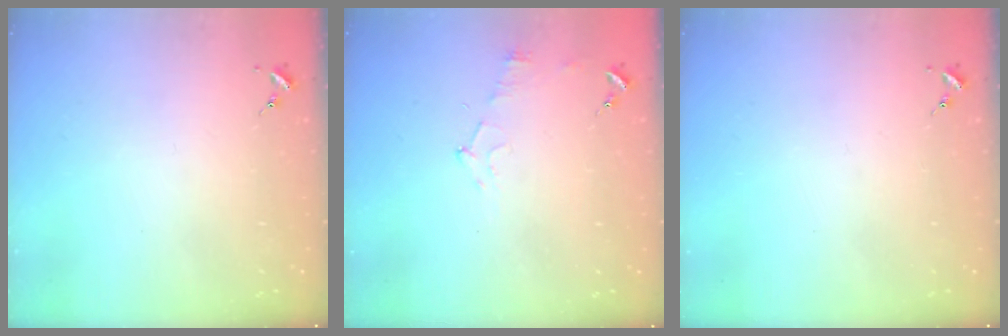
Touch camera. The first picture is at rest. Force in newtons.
{"total": 6.8, "press": 6.7, "slide": 0.7}
{"total": 0.0}